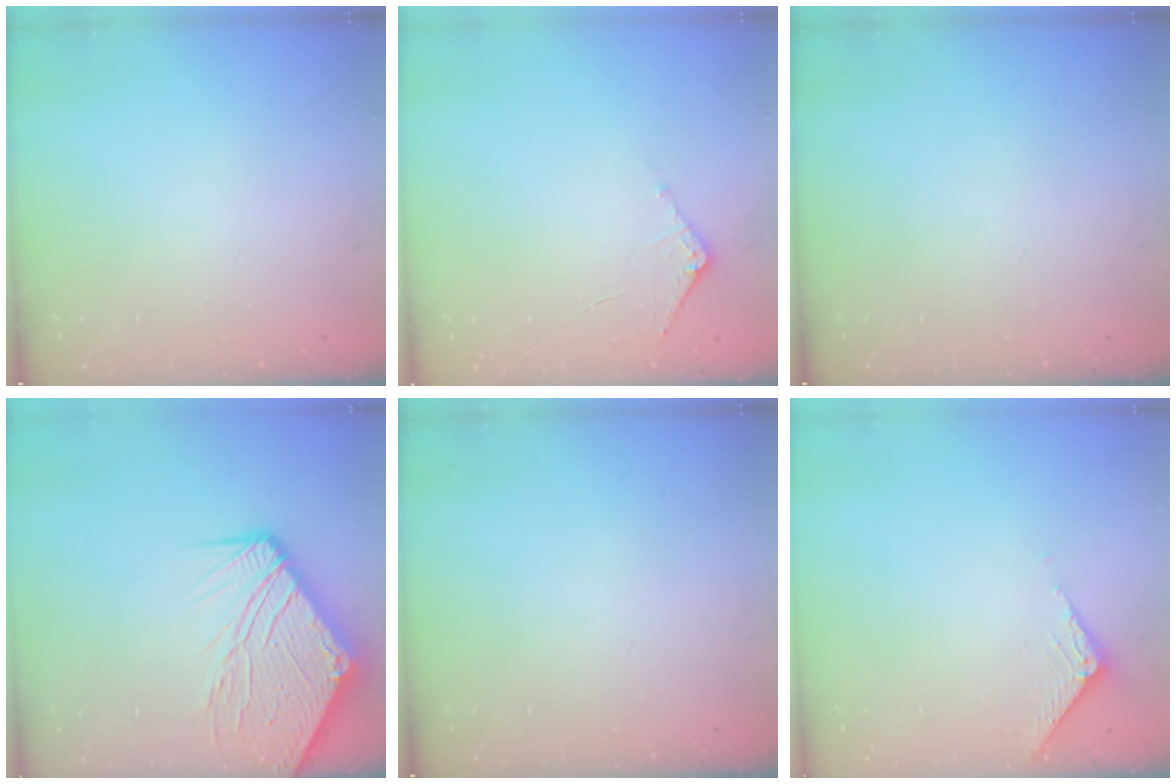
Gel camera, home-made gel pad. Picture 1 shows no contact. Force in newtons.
{"total": 5.7, "press": 5.7, "slide": 0.6}
{"total": 0.0}
{"total": 17.5, "press": 17.4, "slide": 2.2}
{"total": 0.0}
{"total": 3.4, "press": 3.4, "slide": 0.2}